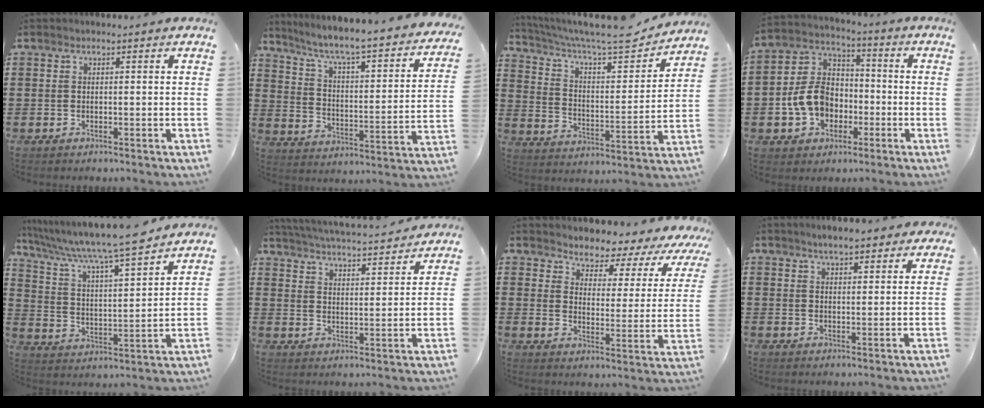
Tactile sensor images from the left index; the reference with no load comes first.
{"total": 4.8, "force": [3.6, 0.1, 3.1], "torque": [-0.080, -0.041, 0.048]}
{"total": 8.3, "force": [7.4, 1.0, 3.8], "torque": [-0.091, -0.054, 0.116]}
{"total": 9.3, "force": [-2.5, 7.4, 5.0], "torque": [-0.141, 0.017, -0.053]}
{"total": 8.8, "force": [7.6, -0.3, 4.3], "torque": [-0.115, -0.053, 0.124]}
{"total": 4.5, "force": [4.3, -0.4, 1.0], "torque": [-0.041, -0.037, 0.069]}
{"total": 3.1, "force": [2.8, 1.1, 0.5], "torque": [-0.028, -0.034, 0.035]}
{"total": 3.8, "force": [3.2, 0.9, 1.7], "torque": [-0.041, 0.003, 0.059]}